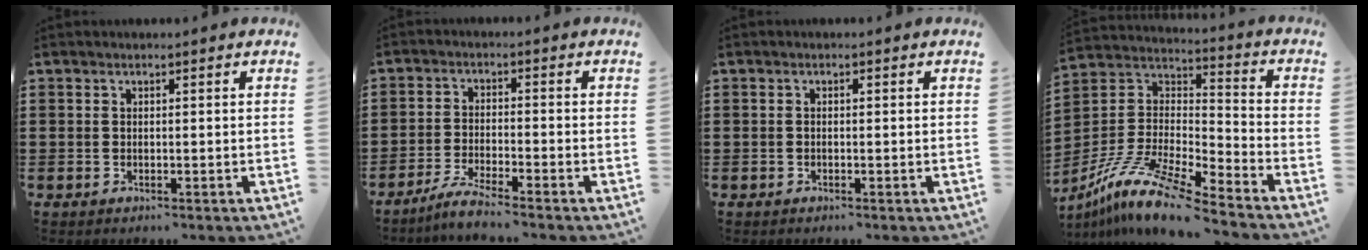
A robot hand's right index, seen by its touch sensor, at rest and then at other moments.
{"total": 3.9, "force": [-3.5, -0.4, 1.6], "torque": [-0.042, -0.009, -0.071]}
{"total": 0.5, "force": [-0.1, 0.2, 0.5], "torque": [-0.011, -0.001, -0.001]}
{"total": 11.6, "force": [-9.4, 1.3, 6.7], "torque": [-0.150, 0.007, -0.191]}